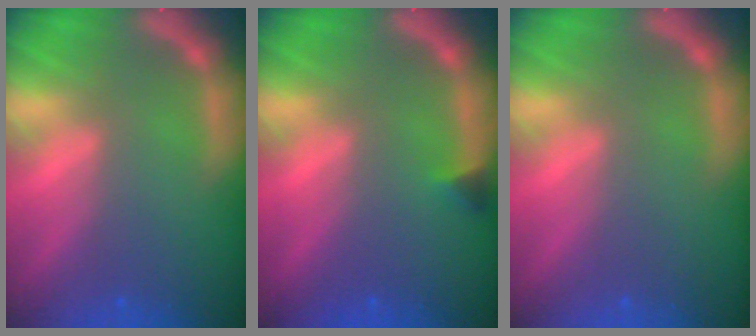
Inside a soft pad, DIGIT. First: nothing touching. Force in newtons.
{"total": 0.9}
{"total": 0.0}